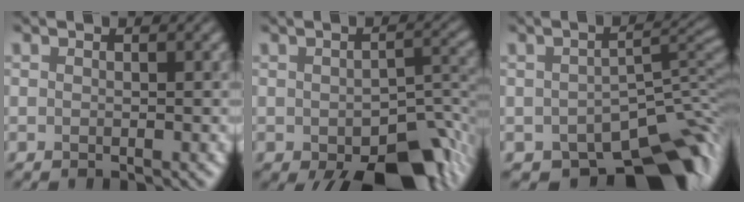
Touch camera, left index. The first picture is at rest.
{"total": 9.5, "force": [-5.4, 4.1, 6.6], "torque": [-0.085, -0.019, -0.070]}
{"total": 10.5, "force": [-6.9, 4.8, 6.4], "torque": [-0.068, -0.018, -0.104]}